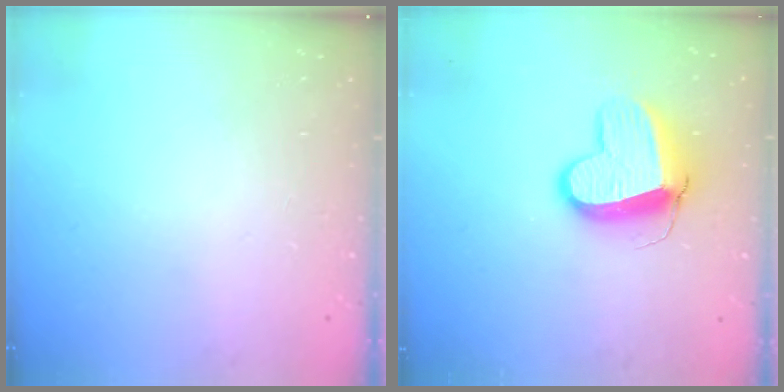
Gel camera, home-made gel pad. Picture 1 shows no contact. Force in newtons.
{"total": 11.5, "press": 11.4, "slide": 1.3}